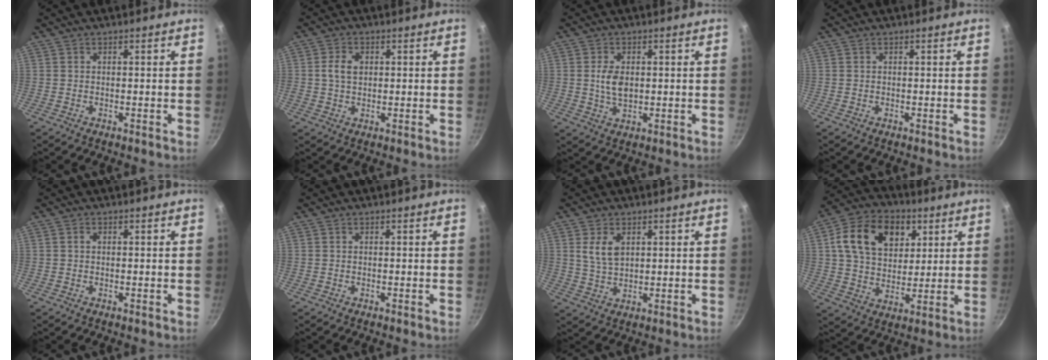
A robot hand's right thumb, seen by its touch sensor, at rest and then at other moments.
{"total": 4.2, "force": [0.7, 3.0, 2.8], "torque": [-0.041, 0.005, 0.009]}
{"total": 5.1, "force": [0.4, 3.1, 4.0], "torque": [-0.070, -0.005, 0.008]}
{"total": 0.0}
{"total": 0.5, "force": [0.1, 0.4, 0.4], "torque": [-0.005, 0.004, 0.001]}
{"total": 0.0}
{"total": 5.5, "force": [2.0, 3.2, 4.0], "torque": [-0.070, -0.011, 0.042]}
{"total": 16.7, "force": [5.8, 11.9, 10.2], "torque": [-0.151, -0.005, 0.088]}